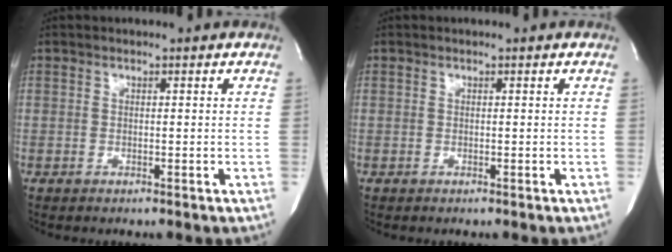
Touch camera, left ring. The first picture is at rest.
{"total": 0.0}